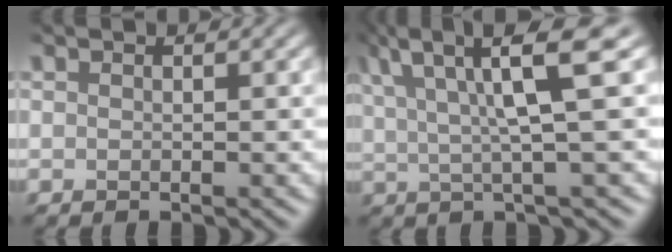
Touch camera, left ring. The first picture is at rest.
{"total": 8.4, "force": [4.1, 1.5, 7.1], "torque": [-0.117, 0.020, 0.069]}